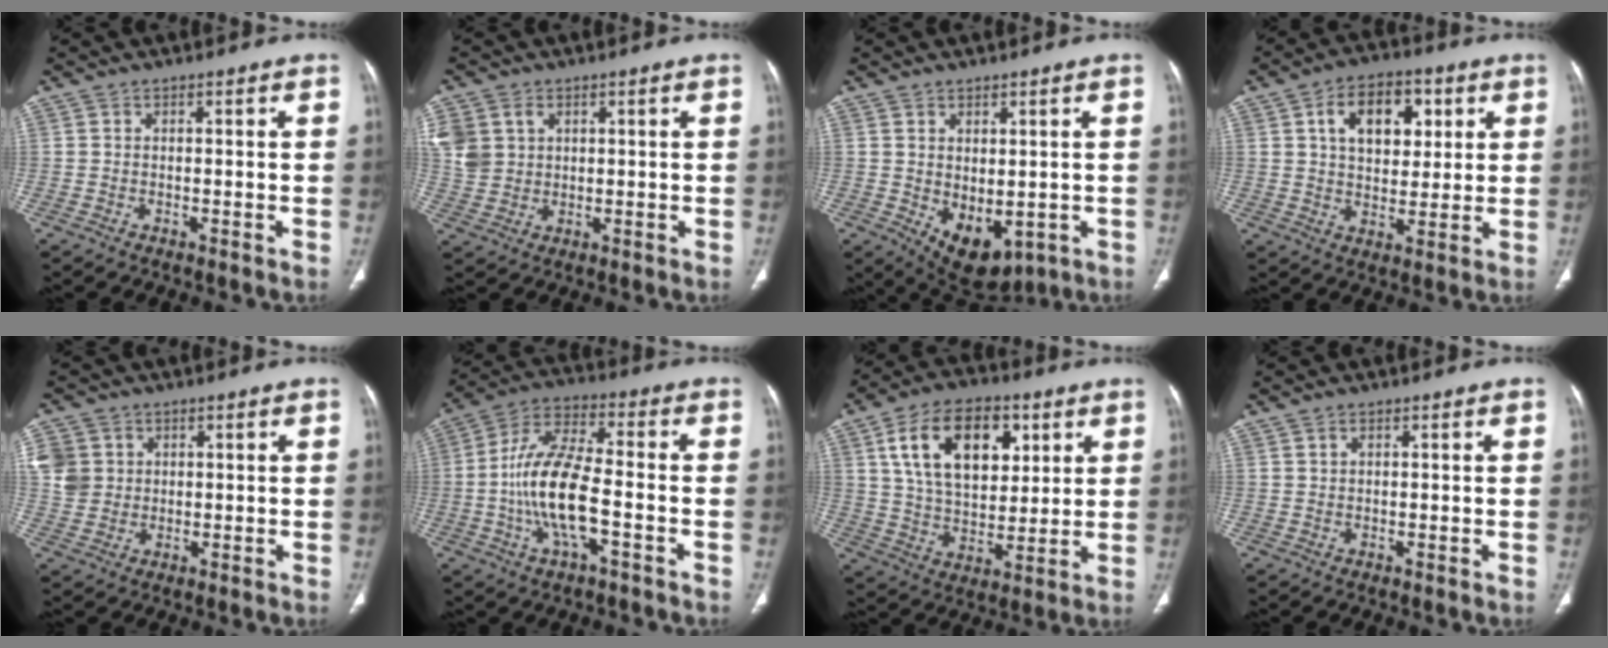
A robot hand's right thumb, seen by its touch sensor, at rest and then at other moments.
{"total": 8.2, "force": [2.6, 6.7, 3.9], "torque": [-0.078, 0.001, 0.061]}
{"total": 8.5, "force": [-1.5, 5.0, 6.7], "torque": [-0.081, -0.005, 0.006]}
{"total": 12.6, "force": [4.2, 8.2, 8.6], "torque": [-0.094, -0.003, 0.067]}
{"total": 6.7, "force": [1.6, 6.0, 2.5], "torque": [-0.033, 0.001, 0.037]}
{"total": 14.0, "force": [-3.2, 5.1, 12.6], "torque": [-0.256, 0.032, -0.063]}
{"total": 18.6, "force": [6.8, 11.4, 13.0], "torque": [-0.182, -0.017, 0.120]}
{"total": 0.8, "force": [0.5, 0.5, 0.5], "torque": [-0.008, -0.002, 0.009]}